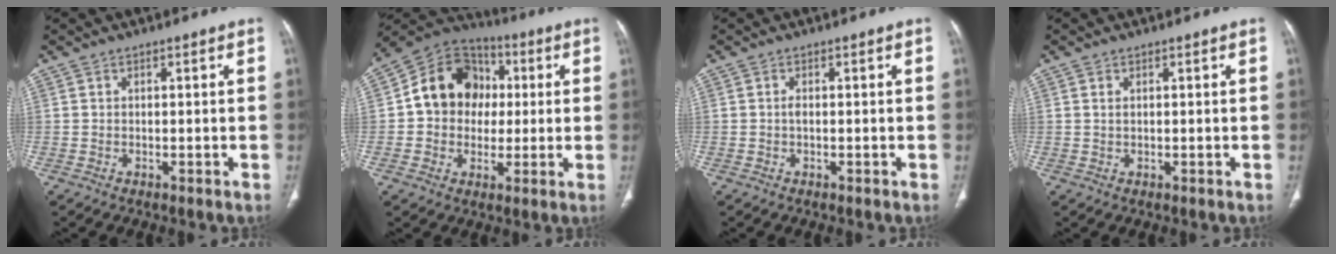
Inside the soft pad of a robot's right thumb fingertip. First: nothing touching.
{"total": 14.8, "force": [1.3, 12.5, 7.7], "torque": [-0.087, 0.025, 0.011]}
{"total": 0.9, "force": [0.0, 0.4, 0.8], "torque": [-0.017, 0.000, -0.001]}
{"total": 0.9, "force": [0.4, 0.5, 0.7], "torque": [-0.017, 0.002, 0.011]}